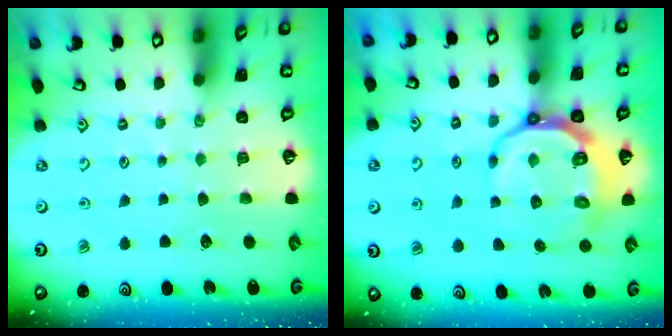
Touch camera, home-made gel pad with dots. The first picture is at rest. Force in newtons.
{"total": 10.2, "press": 9.5, "slide": 3.7}